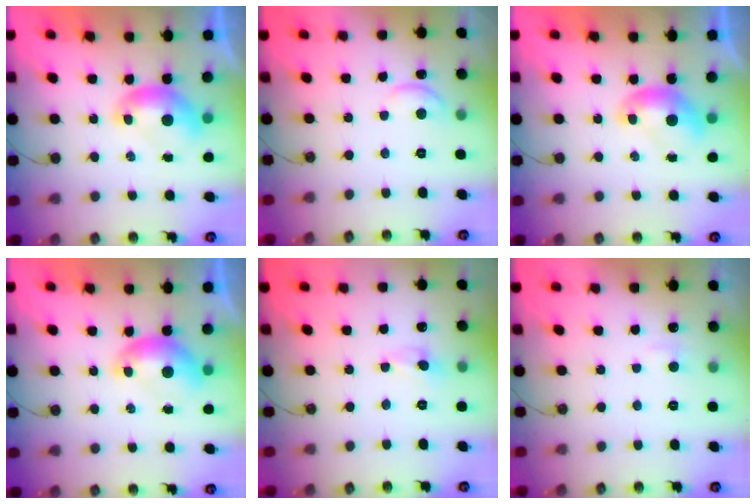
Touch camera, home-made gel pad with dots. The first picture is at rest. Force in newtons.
{"total": 0.5, "press": 0.4, "slide": 0.3}
{"total": 0.0}
{"total": 0.6, "press": 0.5, "slide": 0.3}
{"total": 0.0}
{"total": 1.9, "press": 1.8, "slide": 0.6}